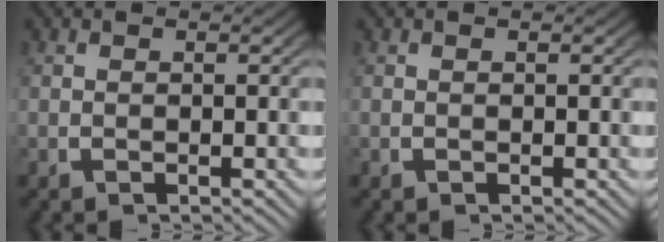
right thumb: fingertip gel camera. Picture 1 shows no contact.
{"total": 0.0}